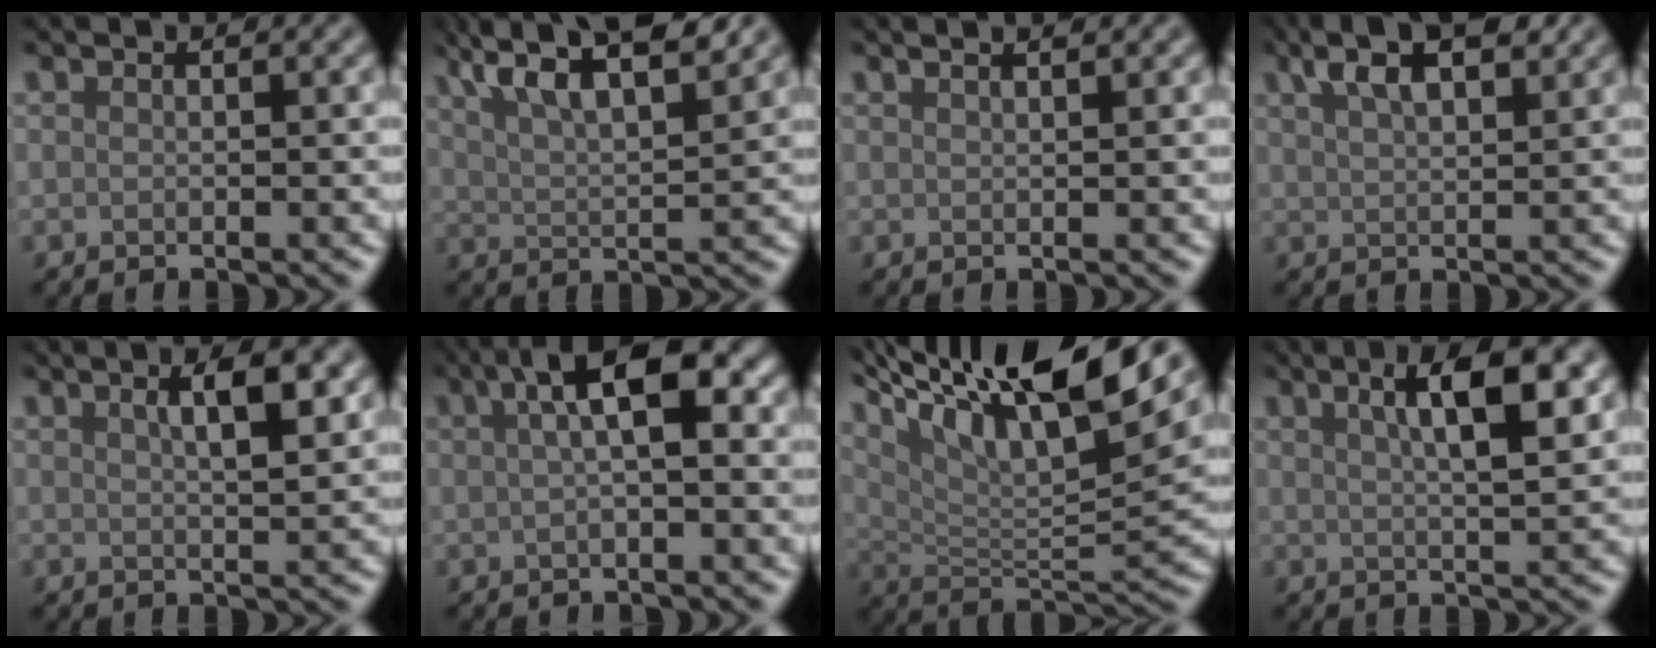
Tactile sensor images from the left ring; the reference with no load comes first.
{"total": 8.6, "force": [5.9, 2.4, 5.8], "torque": [-0.096, 0.023, 0.077]}
{"total": 2.8, "force": [1.9, 1.3, 1.6], "torque": [0.000, 0.013, -0.008]}
{"total": 5.8, "force": [3.6, 2.1, 4.0], "torque": [-0.071, 0.019, 0.055]}
{"total": 3.6, "force": [1.3, 1.0, 3.2], "torque": [-0.041, 0.008, 0.019]}
{"total": 5.0, "force": [1.3, 1.3, 4.6], "torque": [-0.070, 0.018, 0.013]}
{"total": 14.4, "force": [8.8, 3.2, 10.8], "torque": [-0.181, 0.008, 0.160]}
{"total": 6.2, "force": [2.1, 1.7, 5.6], "torque": [-0.073, 0.010, 0.029]}